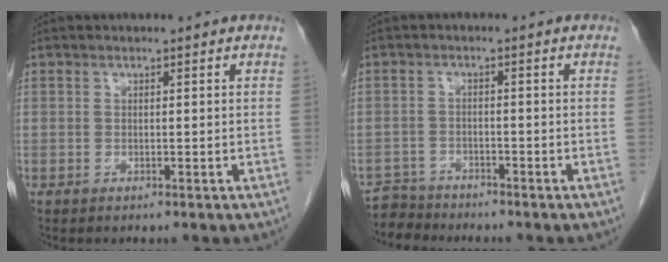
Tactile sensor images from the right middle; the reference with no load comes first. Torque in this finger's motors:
{"motor_torque": [-0.07, -0.16, -0.08, -0.03]}